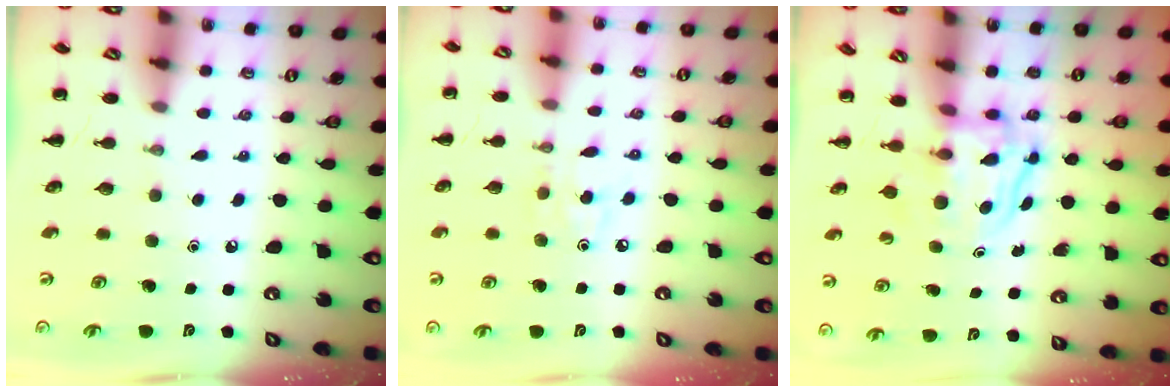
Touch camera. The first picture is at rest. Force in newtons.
{"total": 3.8, "press": 3.7, "slide": 0.9}
{"total": 3.4, "press": 3.4, "slide": 0.3}